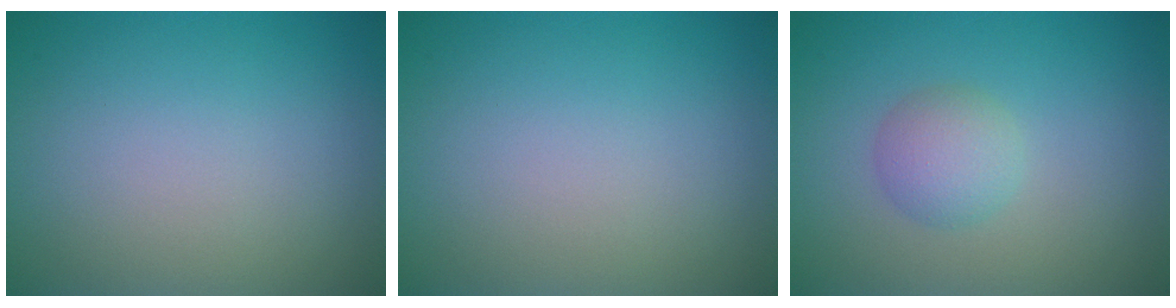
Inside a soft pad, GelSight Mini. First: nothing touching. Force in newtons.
{"total": 0.0}
{"total": 2.5, "press": 2.5, "slide": 0.0}